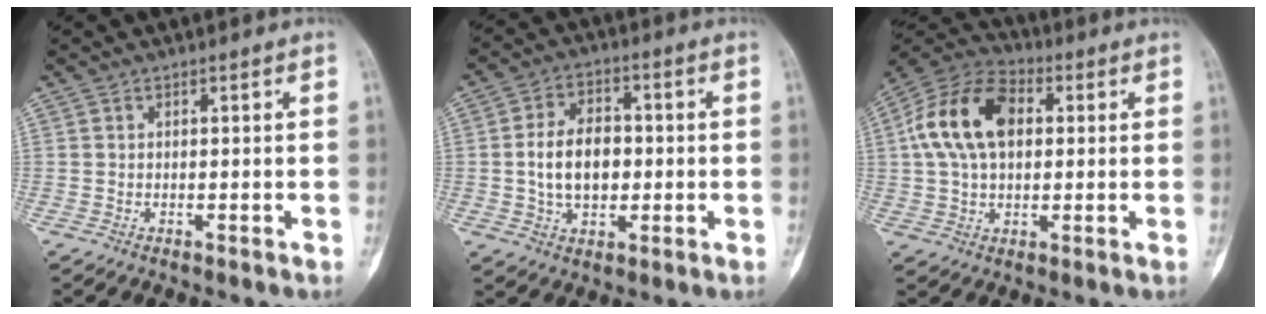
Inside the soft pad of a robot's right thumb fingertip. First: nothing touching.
{"total": 10.1, "force": [-0.4, 6.8, 7.4], "torque": [-0.111, 0.014, -0.010]}
{"total": 15.5, "force": [2.7, 9.9, 11.6], "torque": [-0.212, 0.024, 0.040]}